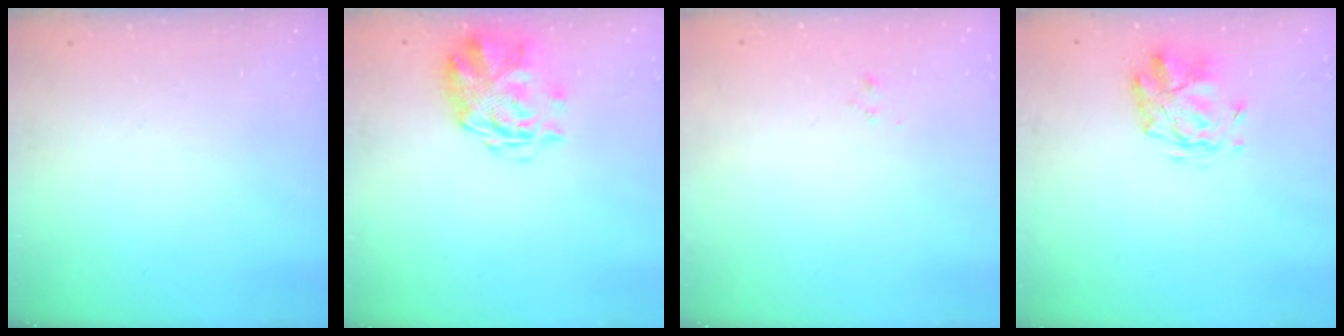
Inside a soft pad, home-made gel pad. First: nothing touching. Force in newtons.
{"total": 3.4, "press": 3.0, "slide": 1.6}
{"total": 1.0, "press": 0.9, "slide": 0.4}
{"total": 2.8, "press": 2.4, "slide": 1.4}